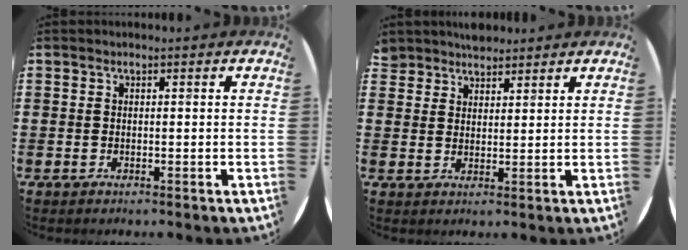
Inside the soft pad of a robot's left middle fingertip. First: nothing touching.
{"total": 3.1, "force": [2.9, 1.0, -0.3], "torque": [-0.003, 0.001, 0.058]}